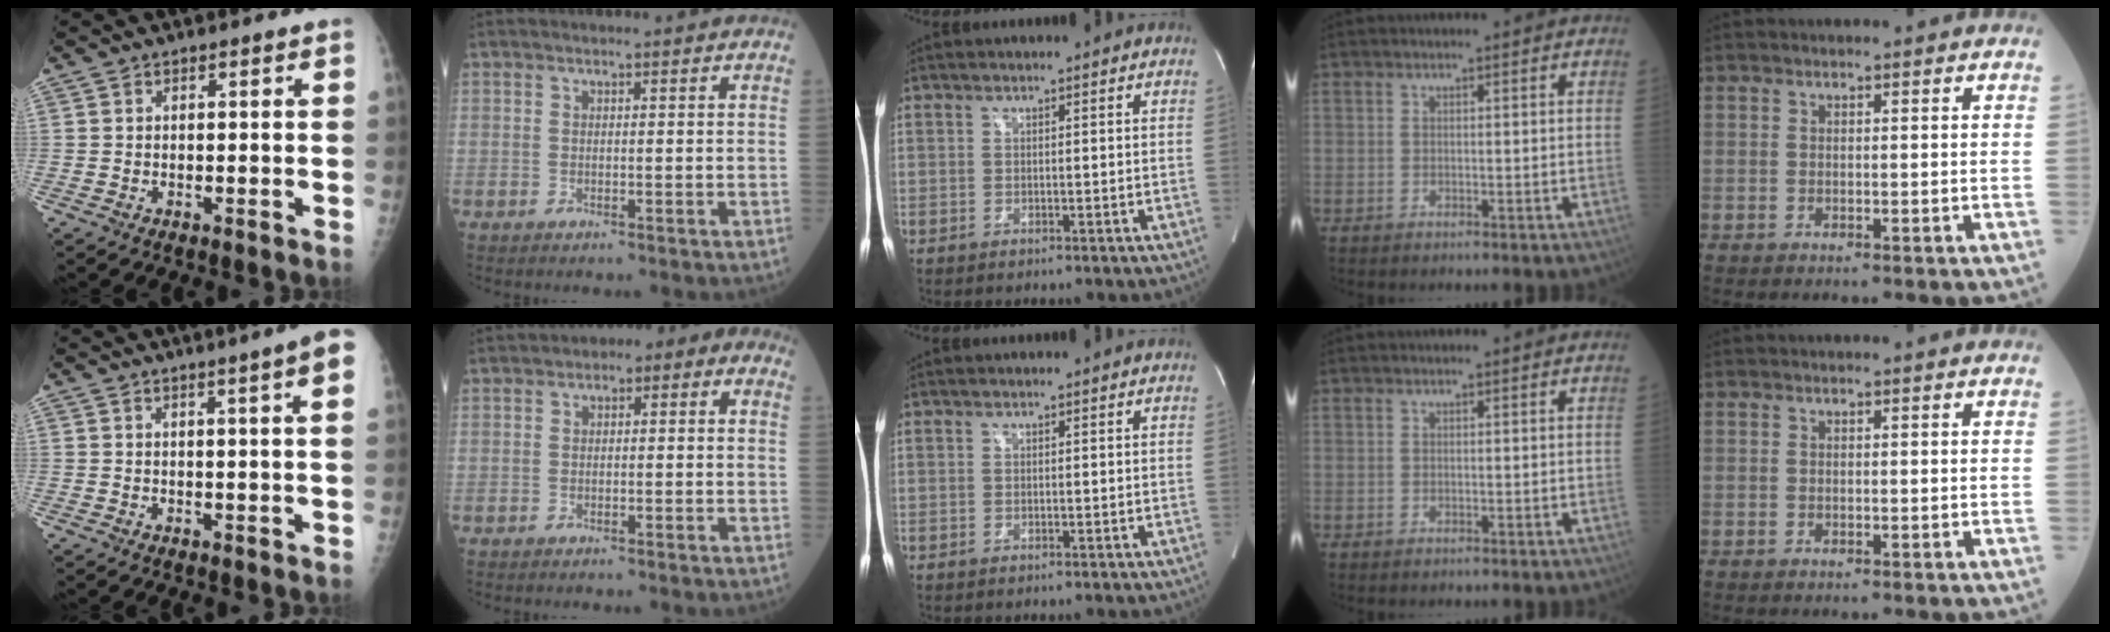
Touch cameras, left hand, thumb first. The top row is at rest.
{"thumb": {"total": 6.8, "force": [3.7, -0.2, 5.7], "torque": [-0.069, -0.002, 0.040]}, "index": {"total": 4.0, "force": [0.0, 2.1, 3.4], "torque": [-0.036, 0.029, -0.013]}}